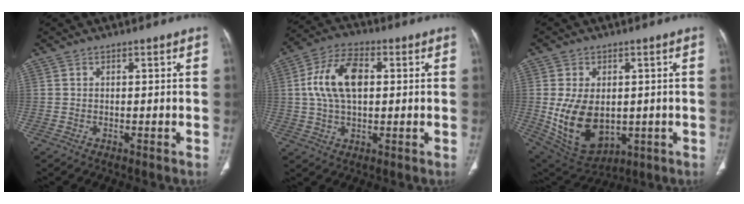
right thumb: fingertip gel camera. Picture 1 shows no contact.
{"total": 11.9, "force": [1.7, 6.8, 9.6], "torque": [-0.182, 0.017, 0.028]}
{"total": 14.5, "force": [-1.1, 9.6, 10.7], "torque": [-0.172, -0.008, 0.015]}